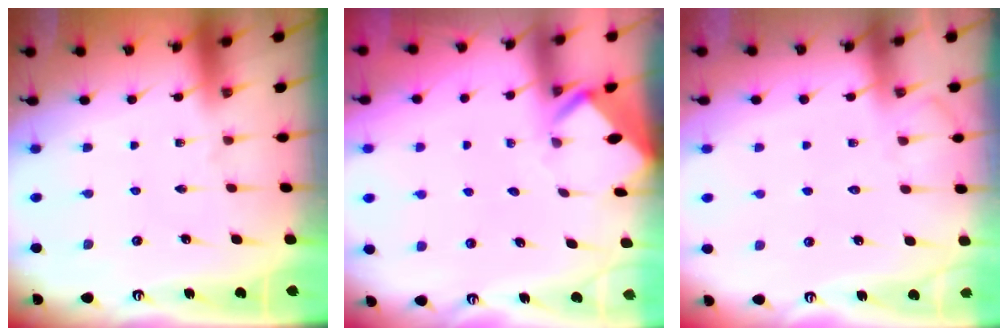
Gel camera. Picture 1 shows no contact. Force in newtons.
{"total": 2.9, "press": 2.9, "slide": 0.1}
{"total": 5.9, "press": 5.9, "slide": 0.7}